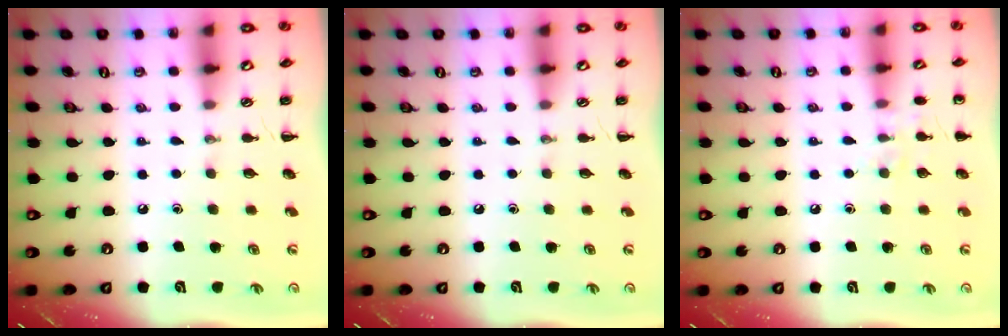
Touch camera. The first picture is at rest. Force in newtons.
{"total": 0.0}
{"total": 5.9, "press": 5.7, "slide": 1.5}